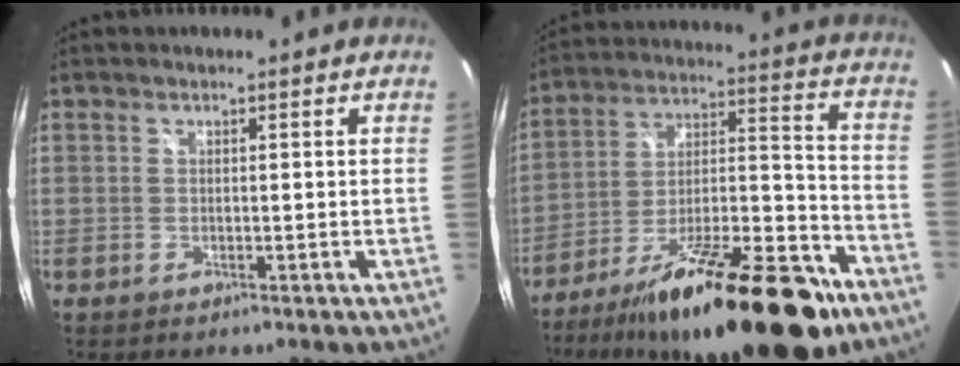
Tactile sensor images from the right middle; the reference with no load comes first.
{"total": 28.4, "force": [-18.7, 8.5, 19.6], "torque": [-0.310, -0.012, -0.285]}